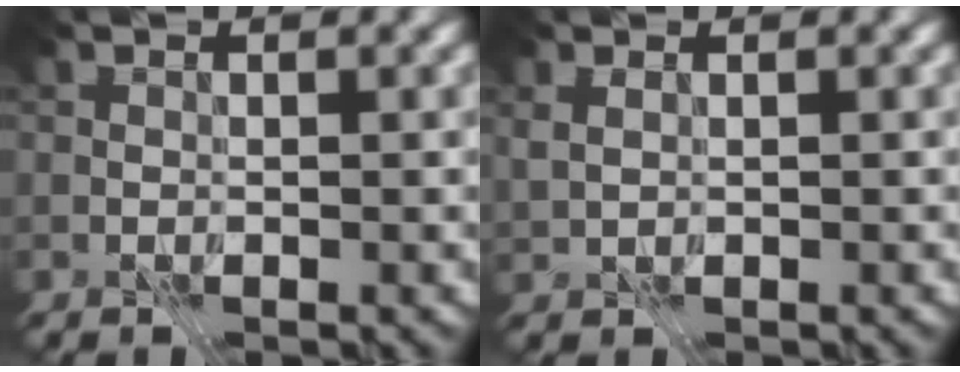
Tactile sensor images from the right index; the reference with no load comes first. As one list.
[{"total": 1.0, "force": [0.5, 0.5, 0.7], "torque": [-0.018, 0.002, 0.013]}]